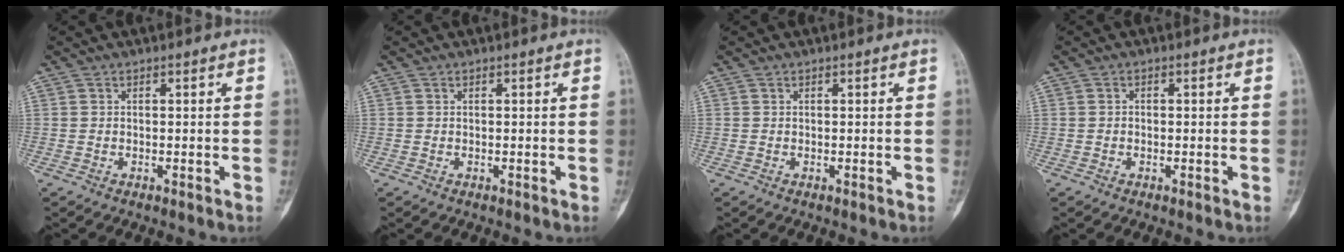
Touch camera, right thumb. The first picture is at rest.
{"total": 0.0}
{"total": 0.0}
{"total": 0.6, "force": [-0.1, 0.5, 0.3], "torque": [-0.005, 0.002, -0.003]}